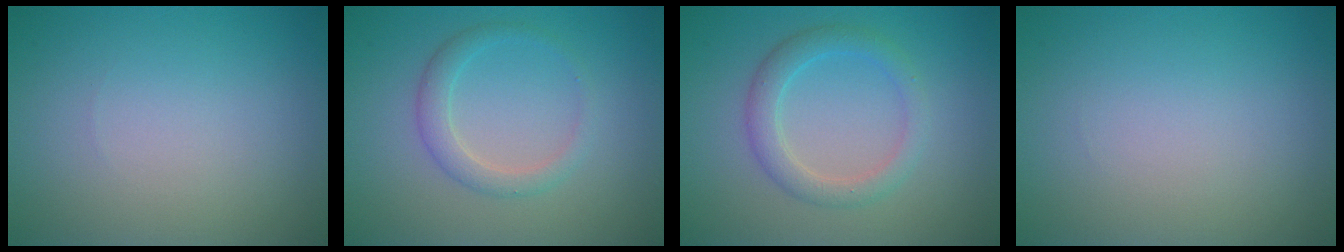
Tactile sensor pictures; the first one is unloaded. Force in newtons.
{"total": 2.1, "press": 2.1, "slide": 0.1}
{"total": 2.8, "press": 2.8, "slide": 0.1}
{"total": 0.0}